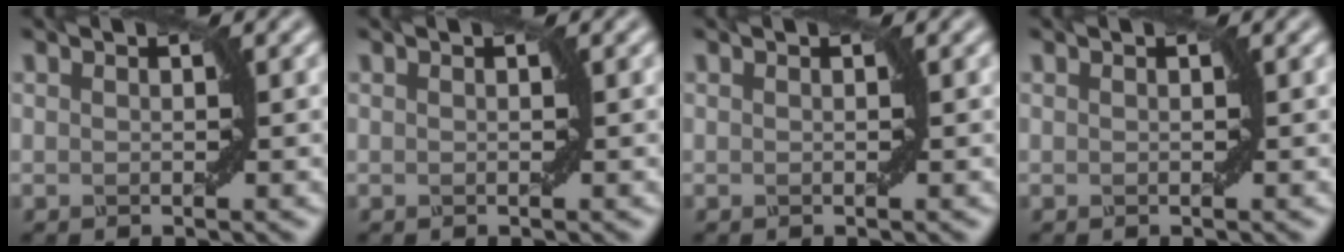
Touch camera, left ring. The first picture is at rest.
{"total": 0.0}
{"total": 0.0}
{"total": 0.0}